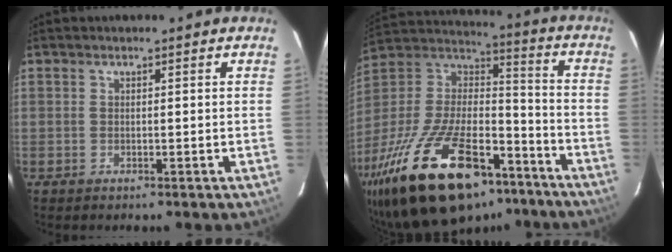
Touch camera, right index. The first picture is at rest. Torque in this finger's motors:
{"motor_torque": [2.14, 0.00, 1.05, 0.21]}